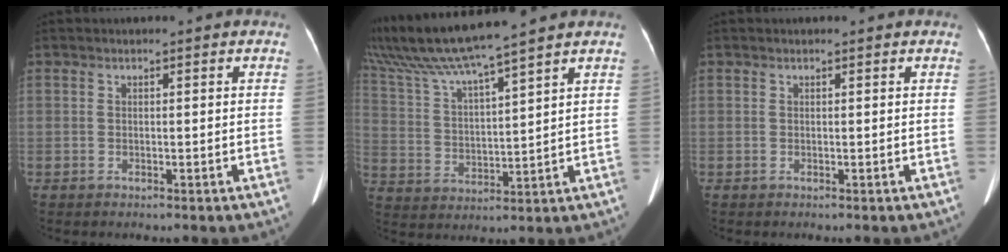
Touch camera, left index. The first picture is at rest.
{"total": 13.9, "force": [12.0, -1.2, 7.0], "torque": [-0.142, 0.014, 0.221]}
{"total": 0.8, "force": [0.8, 0.1, 0.2], "torque": [-0.009, 0.001, 0.009]}